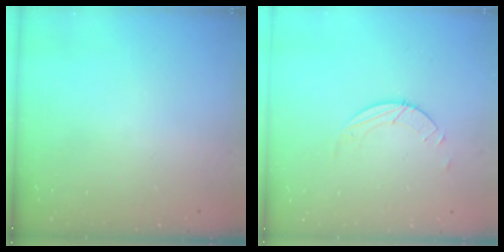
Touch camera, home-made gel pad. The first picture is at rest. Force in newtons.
{"total": 1.5, "press": 1.5, "slide": 0.1}